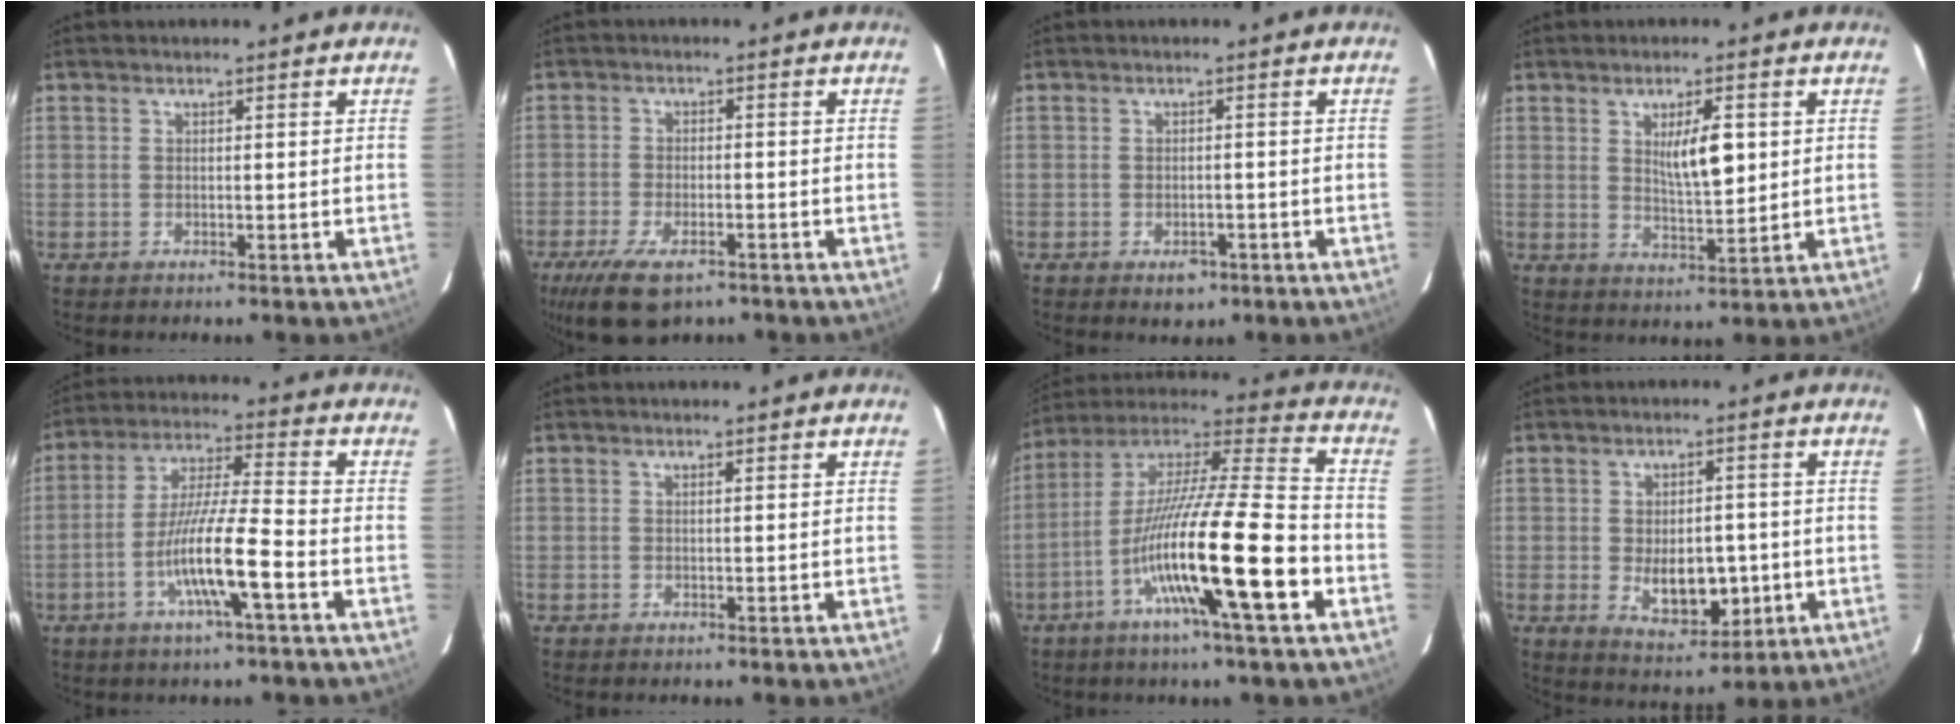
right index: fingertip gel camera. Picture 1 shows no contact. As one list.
[{"total": 8.8, "force": [-6.0, 3.4, 5.5], "torque": [-0.099, -0.013, -0.098]}, {"total": 2.6, "force": [-1.6, 1.6, 1.4], "torque": [-0.016, 0.001, -0.013]}, {"total": 6.2, "force": [1.6, 1.6, 5.8], "torque": [-0.096, -0.004, 0.033]}, {"total": 11.2, "force": [-4.3, 0.1, 10.4], "torque": [-0.200, -0.001, -0.082]}, {"total": 0.0}, {"total": 20.3, "force": [-7.4, 0.4, 18.9], "torque": [-0.350, -0.016, -0.137]}, {"total": 8.3, "force": [-1.4, 4.4, 6.8], "torque": [-0.111, -0.005, -0.009]}]